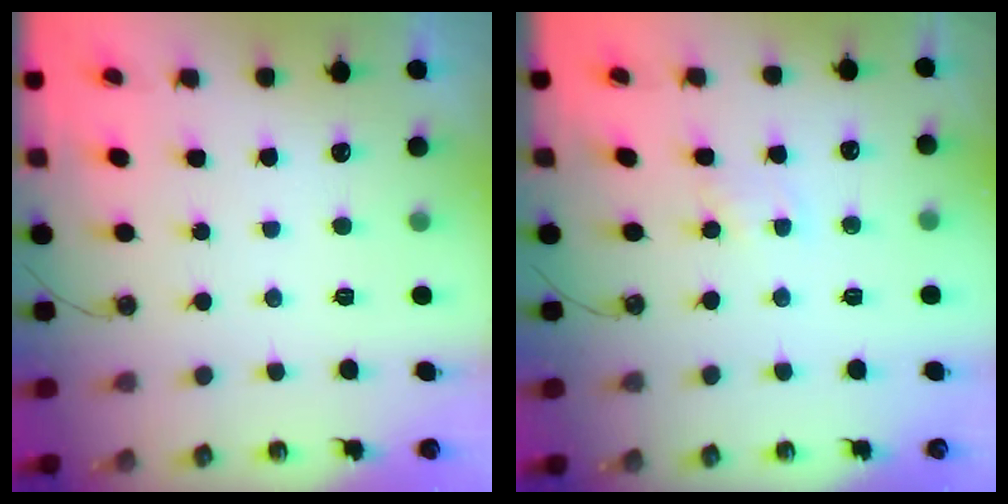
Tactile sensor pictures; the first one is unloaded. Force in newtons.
{"total": 2.0, "press": 2.0, "slide": 0.3}